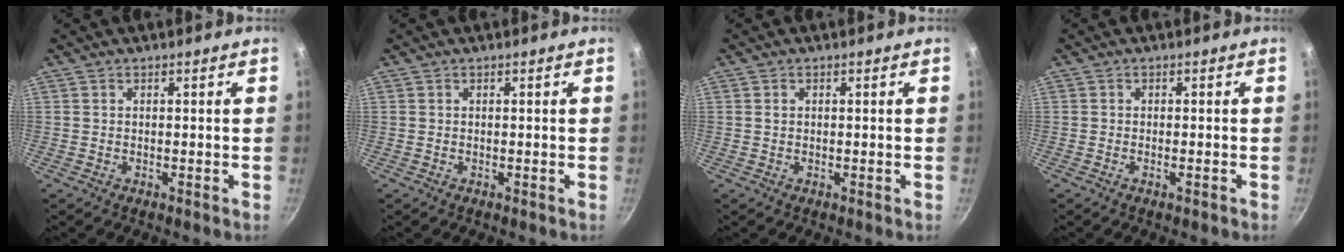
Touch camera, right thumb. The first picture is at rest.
{"total": 0.0}
{"total": 0.7, "force": [0.2, 0.6, 0.3], "torque": [-0.006, 0.003, 0.005]}
{"total": 1.0, "force": [-0.5, 0.2, 0.9], "torque": [-0.021, 0.004, -0.011]}